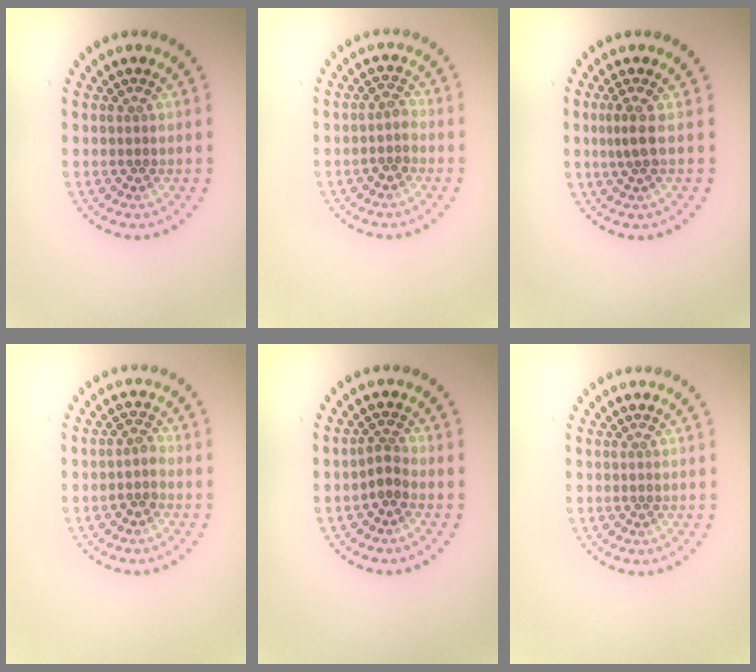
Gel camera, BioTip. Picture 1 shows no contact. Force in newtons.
{"total": 1.5, "press": 1.2, "slide": 0.9}
{"total": 1.7, "press": 1.2, "slide": 1.2}
{"total": 1.5, "press": 1.2, "slide": 0.9}
{"total": 1.7, "press": 1.1, "slide": 1.3}
{"total": 0.0}